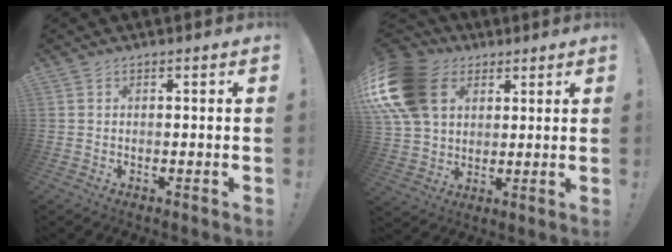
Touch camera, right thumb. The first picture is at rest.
{"total": 20.4, "force": [6.7, 15.1, 12.0], "torque": [-0.231, -0.017, 0.126]}